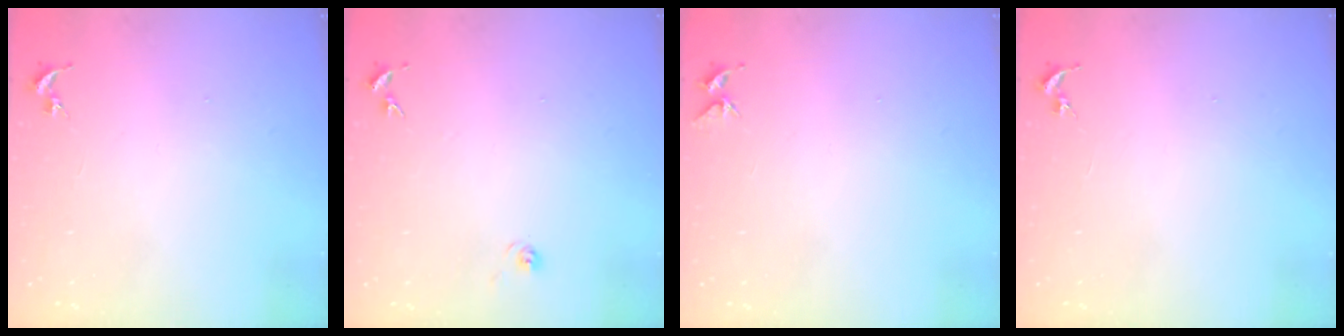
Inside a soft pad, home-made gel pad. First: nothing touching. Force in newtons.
{"total": 5.8, "press": 5.8, "slide": 0.5}
{"total": 5.0, "press": 4.9, "slide": 0.5}
{"total": 0.0}